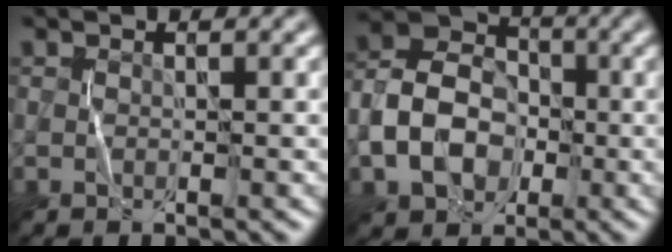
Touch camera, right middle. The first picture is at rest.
{"total": 7.0, "force": [-2.0, 5.3, 4.1], "torque": [-0.081, -0.003, -0.046]}